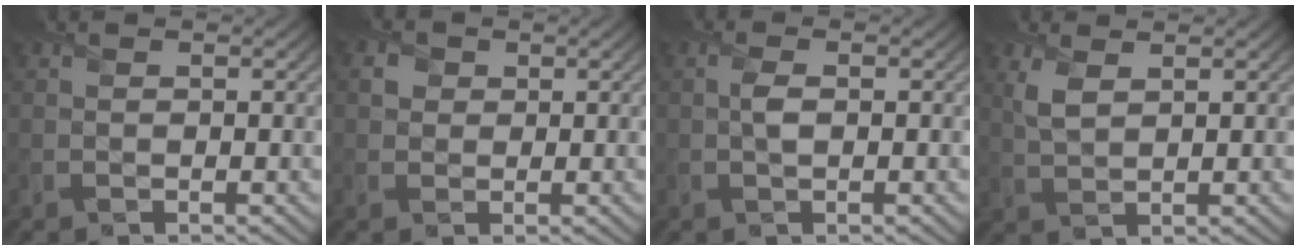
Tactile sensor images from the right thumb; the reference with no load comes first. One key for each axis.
{"total": 2.0, "fx": 0.6, "fy": 1.9, "fz": 0.4, "tx": -0.012, "ty": -0.002, "tz": 0.007}
{"total": 1.5, "fx": 0.0, "fy": 0.7, "fz": 1.4, "tx": -0.031, "ty": 0.002, "tz": 0.000}
{"total": 2.9, "fx": 1.5, "fy": 1.3, "fz": 2.1, "tx": -0.057, "ty": 0.000, "tz": 0.036}